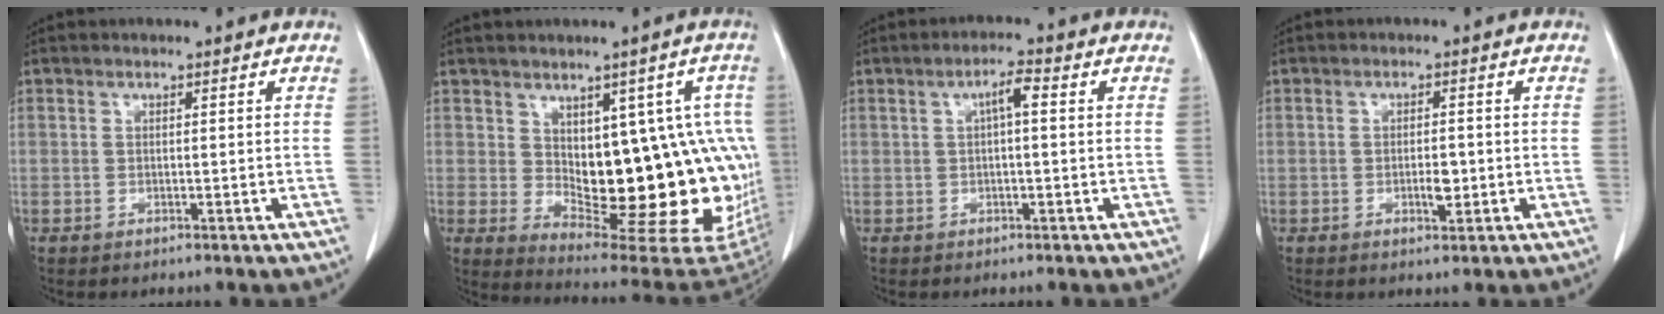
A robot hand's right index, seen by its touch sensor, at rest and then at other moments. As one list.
[{"total": 19.0, "force": [0.7, 8.1, 17.2], "torque": [-0.152, 0.011, 0.034]}, {"total": 2.9, "force": [0.5, 0.4, 2.8], "torque": [-0.047, 0.010, 0.008]}, {"total": 2.8, "force": [-0.6, 1.0, 2.5], "torque": [-0.043, 0.001, -0.007]}]